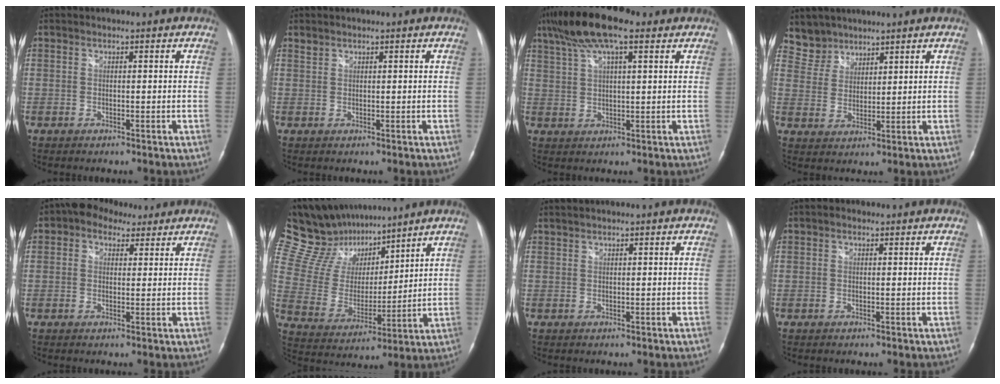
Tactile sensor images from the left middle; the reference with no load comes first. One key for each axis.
{"total": 0.8, "fx": 0.8, "fy": 0.3, "fz": 0.0, "tx": -0.003, "ty": 0.006, "tz": 0.016}
{"total": 11.4, "fx": 7.5, "fy": 2.6, "fz": 8.2, "tx": -0.158, "ty": 0.035, "tz": 0.131}
{"total": 5.1, "fx": 4.3, "fy": 2.5, "fz": -0.7, "tx": 0.017, "ty": 0.005, "tz": 0.089}
{"total": 5.9, "fx": 3.7, "fy": 3.8, "fz": 2.5, "tx": -0.043, "ty": 0.028, "tz": 0.062}
{"total": 16.0, "fx": 13.4, "fy": 6.4, "fz": 6.1, "tx": -0.121, "ty": 0.027, "tz": 0.251}
{"total": 0.9, "fx": 0.9, "fy": -0.1, "fz": 0.3, "tx": -0.009, "ty": 0.009, "tz": 0.023}
{"total": 0.5, "fx": 0.3, "fy": 0.3, "fz": 0.2, "tx": -0.006, "ty": 0.001, "tz": 0.004}